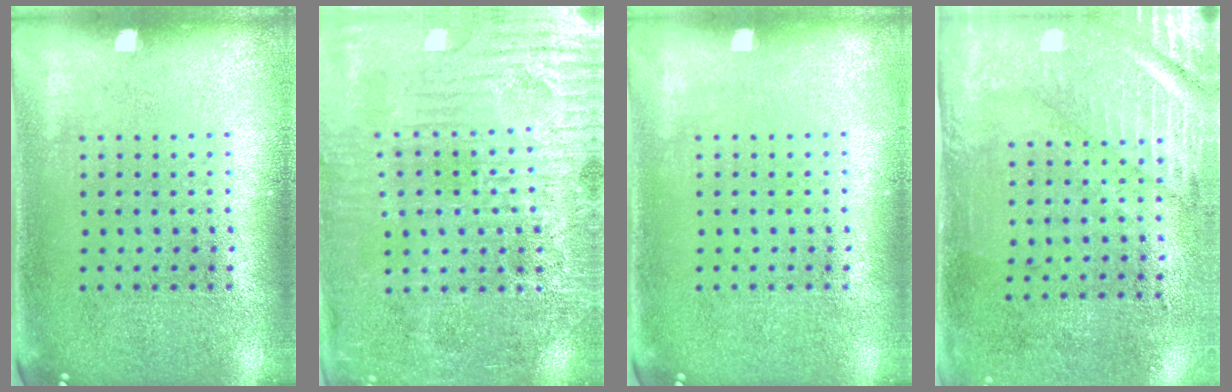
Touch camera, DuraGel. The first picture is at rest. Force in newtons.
{"total": 3.5, "press": 3.4, "slide": 0.8}
{"total": 0.0}
{"total": 3.0, "press": 2.5, "slide": 1.5}